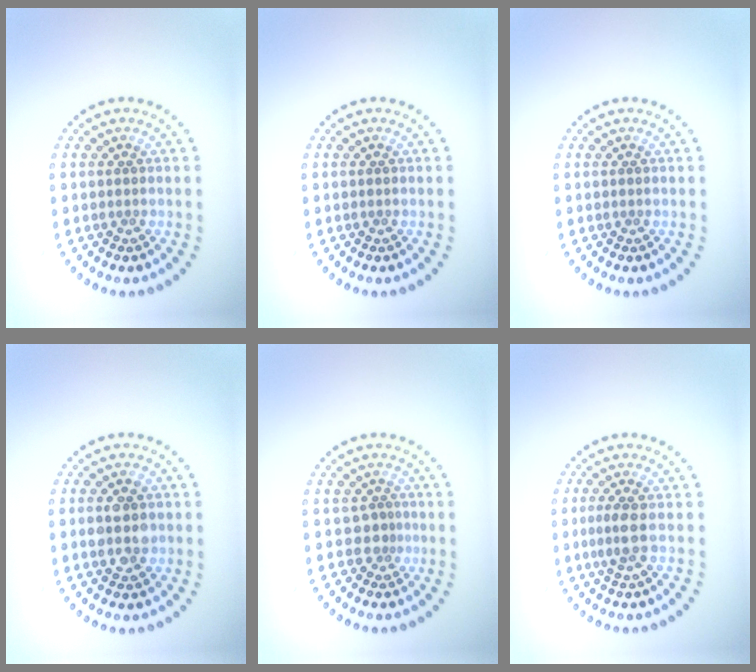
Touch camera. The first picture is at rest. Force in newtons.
{"total": 0.0}
{"total": 0.0}
{"total": 2.8, "press": 2.8, "slide": 0.2}
{"total": 1.2, "press": 0.8, "slide": 0.9}
{"total": 1.7, "press": 1.4, "slide": 0.9}